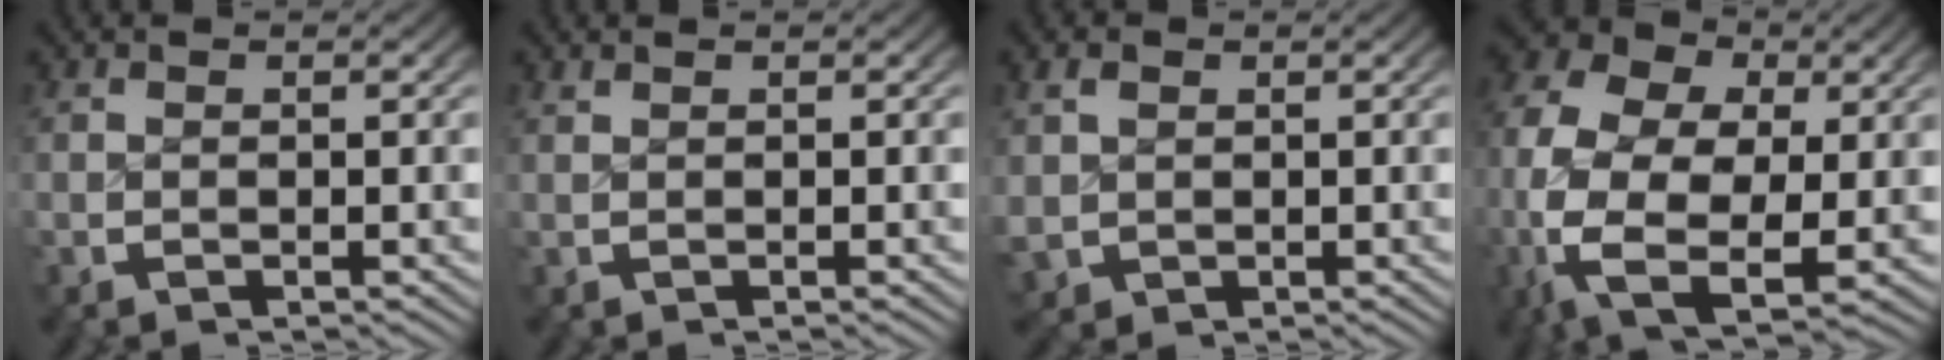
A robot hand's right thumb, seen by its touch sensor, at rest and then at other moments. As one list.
[{"total": 0.6, "force": [0.4, -0.5, 0.1], "torque": [0.001, 0.002, 0.010]}, {"total": 2.6, "force": [0.4, 2.4, 0.8], "torque": [-0.022, -0.011, 0.020]}, {"total": 13.7, "force": [-1.7, 9.8, 9.4], "torque": [-0.229, -0.064, -0.013]}]